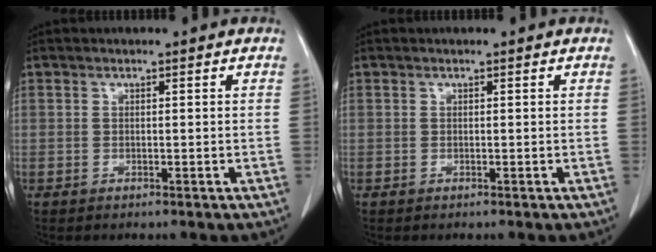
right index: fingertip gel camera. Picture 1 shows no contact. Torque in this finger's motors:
{"motor_torque": [-0.07, 0.05, -0.01, 0.00]}